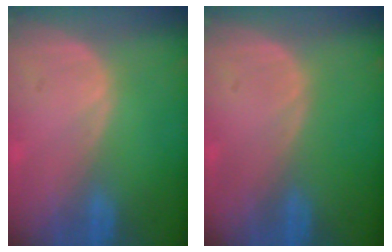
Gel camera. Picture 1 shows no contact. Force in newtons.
{"total": 0.0}